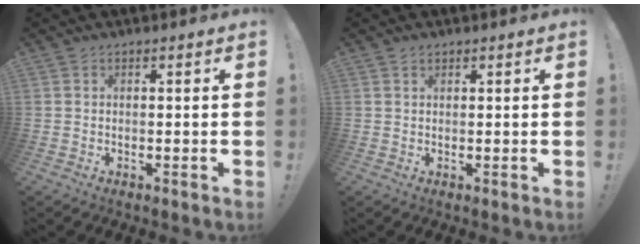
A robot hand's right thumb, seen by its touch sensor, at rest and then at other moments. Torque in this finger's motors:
{"motor_torque": [0.09, 0.38, 0.40, -0.04, -0.02]}